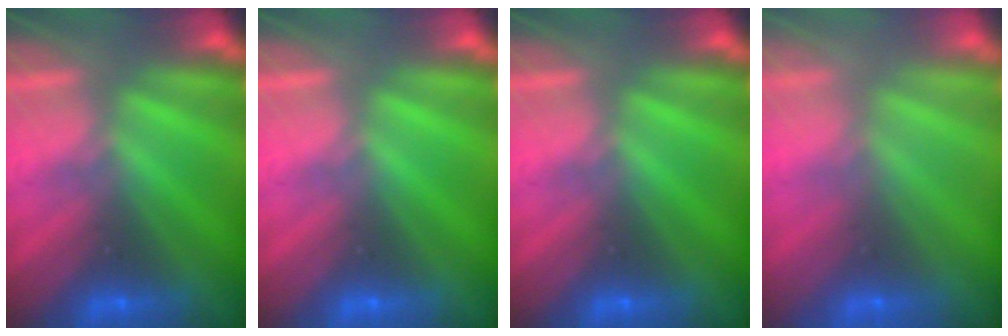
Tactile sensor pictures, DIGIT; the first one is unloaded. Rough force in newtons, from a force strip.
{"total": 0.0}
{"total": 0.0}
{"total": 8.1}